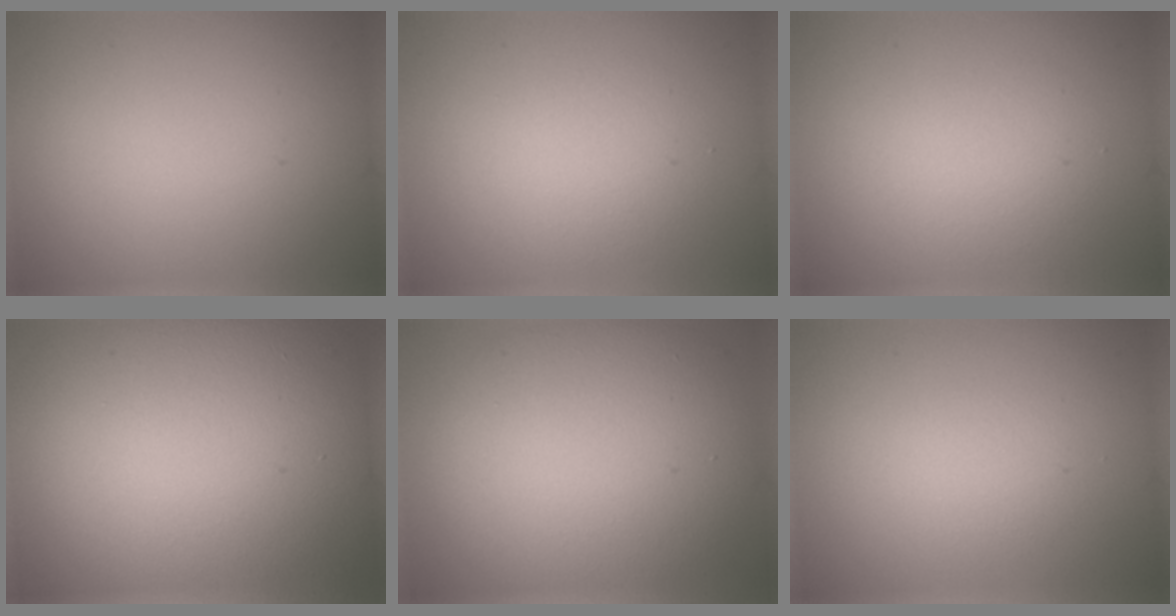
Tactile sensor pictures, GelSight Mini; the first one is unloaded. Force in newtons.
{"total": 2.8, "press": 2.8, "slide": 0.2}
{"total": 2.4, "press": 2.4, "slide": 0.2}
{"total": 18.0, "press": 18.0, "slide": 0.8}
{"total": 11.2, "press": 11.2, "slide": 0.4}
{"total": 1.4, "press": 1.4, "slide": 0.0}